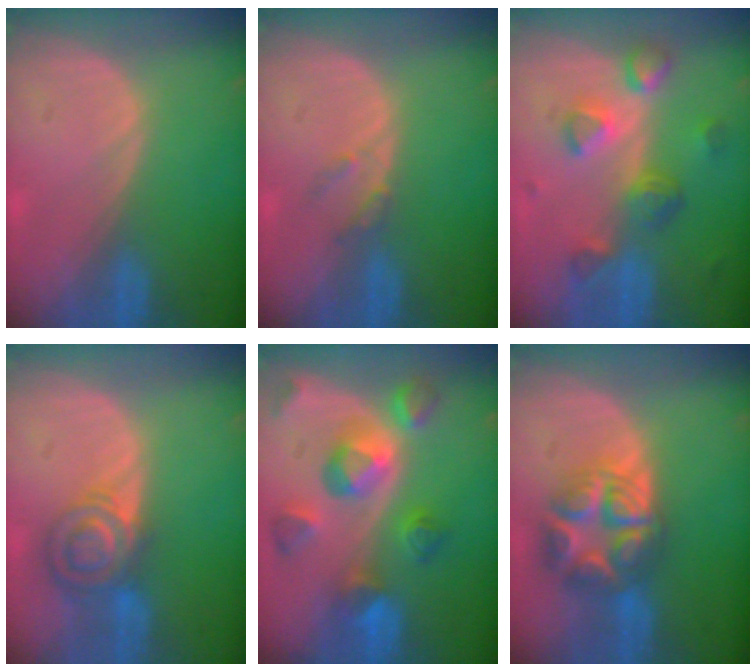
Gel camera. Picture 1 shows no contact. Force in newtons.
{"total": 1.9, "press": 1.9, "slide": 0.1}
{"total": 8.0, "press": 7.0, "slide": 3.8}
{"total": 7.1, "press": 6.2, "slide": 3.5}
{"total": 10.2, "press": 9.0, "slide": 4.8}
{"total": 8.9, "press": 8.9, "slide": 0.5}